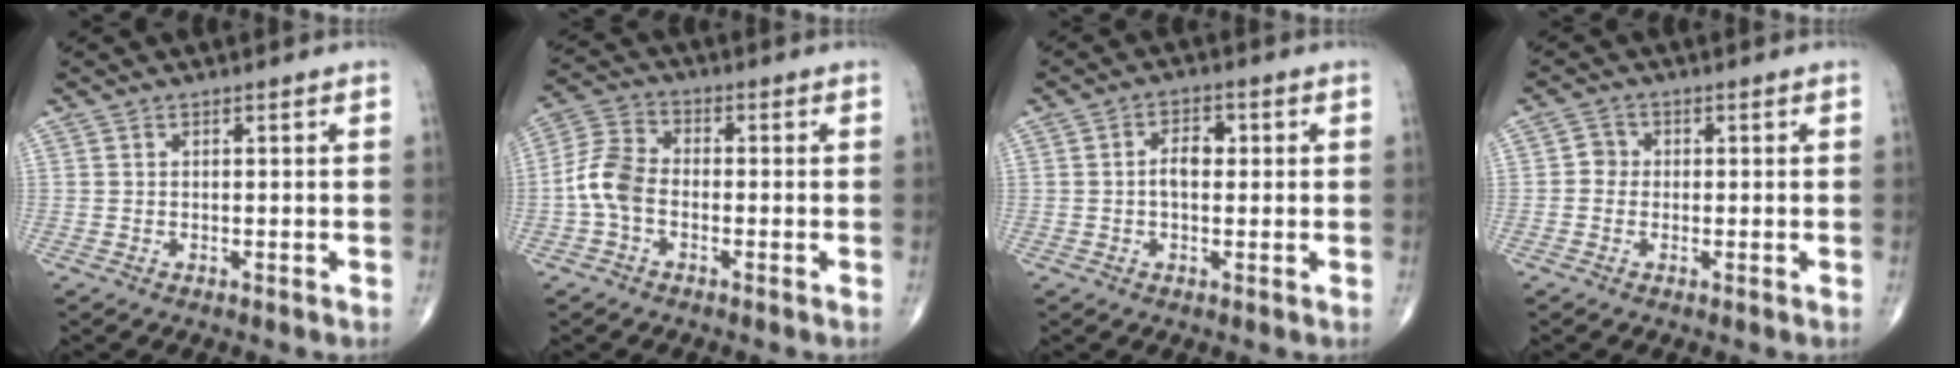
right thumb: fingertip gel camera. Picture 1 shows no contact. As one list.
[{"total": 7.3, "force": [-1.7, 4.8, 5.3], "torque": [-0.107, 0.023, -0.048]}, {"total": 4.7, "force": [0.3, 2.8, 3.8], "torque": [-0.062, 0.013, 0.000]}, {"total": 2.2, "force": [-0.3, 2.1, 0.8], "torque": [0.003, 0.008, -0.012]}]